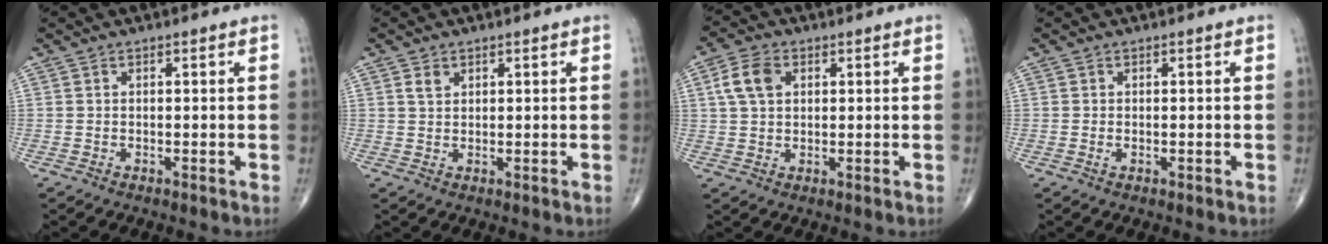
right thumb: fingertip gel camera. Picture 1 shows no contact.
{"total": 2.0, "force": [1.1, 1.4, 1.0], "torque": [-0.015, -0.002, 0.022]}
{"total": 6.5, "force": [1.9, 4.4, 4.4], "torque": [-0.086, 0.009, 0.034]}
{"total": 0.5, "force": [-0.1, 0.3, 0.4], "torque": [-0.011, 0.001, -0.001]}